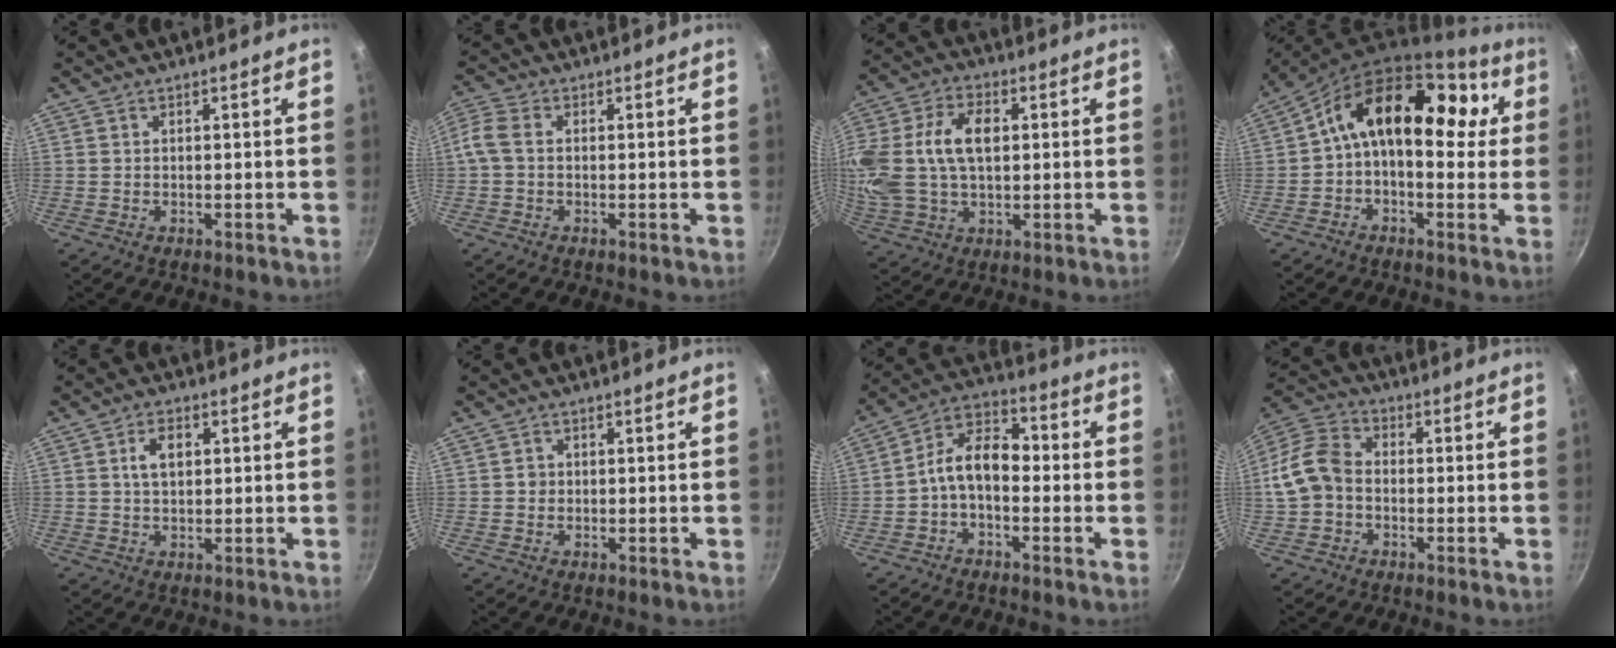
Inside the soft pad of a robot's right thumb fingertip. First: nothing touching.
{"total": 4.9, "force": [-0.3, 3.3, 3.6], "torque": [-0.089, 0.015, -0.020]}
{"total": 18.8, "force": [2.7, 12.1, 14.1], "torque": [-0.299, 0.022, 0.048]}
{"total": 16.1, "force": [2.6, 10.5, 11.9], "torque": [-0.149, 0.039, 0.015]}
{"total": 4.6, "force": [1.2, 2.9, 3.4], "torque": [-0.046, 0.002, 0.020]}
{"total": 1.2, "force": [0.0, 1.1, 0.3], "torque": [-0.001, 0.003, -0.002]}
{"total": 9.4, "force": [-1.8, 5.9, 7.1], "torque": [-0.106, 0.045, -0.052]}
{"total": 10.1, "force": [-1.4, 7.6, 6.4], "torque": [-0.109, 0.032, -0.046]}